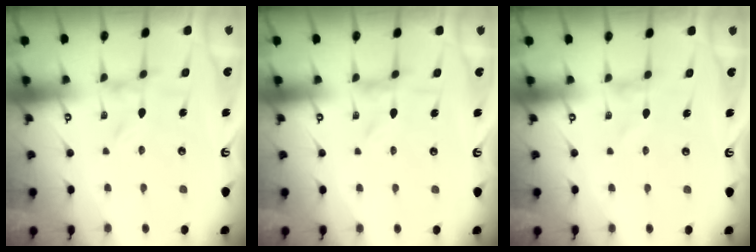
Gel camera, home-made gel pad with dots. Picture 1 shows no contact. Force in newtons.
{"total": 0.9, "press": 0.9, "slide": 0.3}
{"total": 0.0}